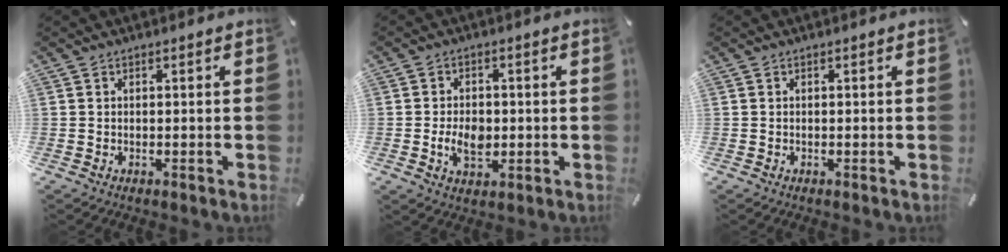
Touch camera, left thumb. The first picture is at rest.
{"total": 6.3, "force": [-0.9, 4.4, 4.5], "torque": [-0.090, -0.003, -0.018]}
{"total": 0.0}